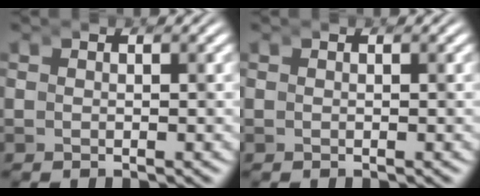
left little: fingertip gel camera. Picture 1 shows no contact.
{"total": 0.0}